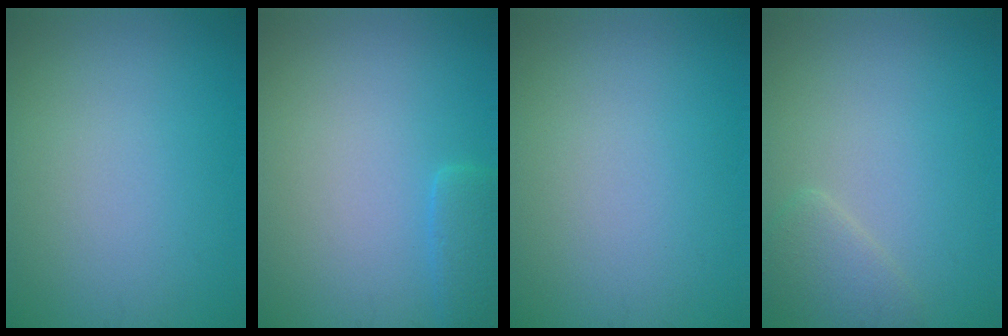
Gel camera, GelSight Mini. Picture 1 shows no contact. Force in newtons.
{"total": 1.9, "press": 1.9, "slide": 0.1}
{"total": 0.0}
{"total": 1.8, "press": 1.8, "slide": 0.1}